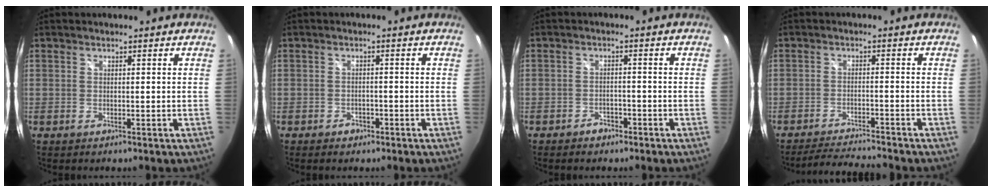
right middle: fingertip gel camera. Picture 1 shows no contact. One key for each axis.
{"total": 1.9, "fx": -1.3, "fy": 1.2, "fz": 0.5, "tx": -0.013, "ty": 0.000, "tz": -0.019}
{"total": 2.5, "fx": -1.9, "fy": 1.4, "fz": 0.6, "tx": -0.017, "ty": 0.005, "tz": -0.029}
{"total": 7.5, "fx": -7.1, "fy": -0.2, "fz": 2.3, "tx": -0.061, "ty": -0.003, "tz": -0.118}